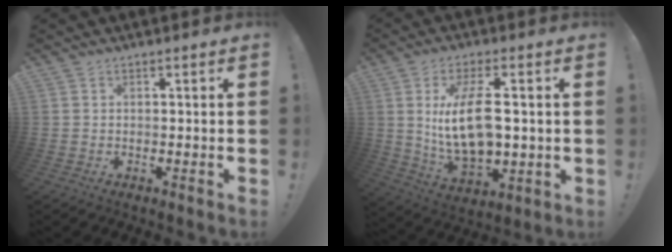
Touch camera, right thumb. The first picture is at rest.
{"total": 15.0, "force": [2.2, 7.4, 12.9], "torque": [-0.238, -0.009, 0.036]}